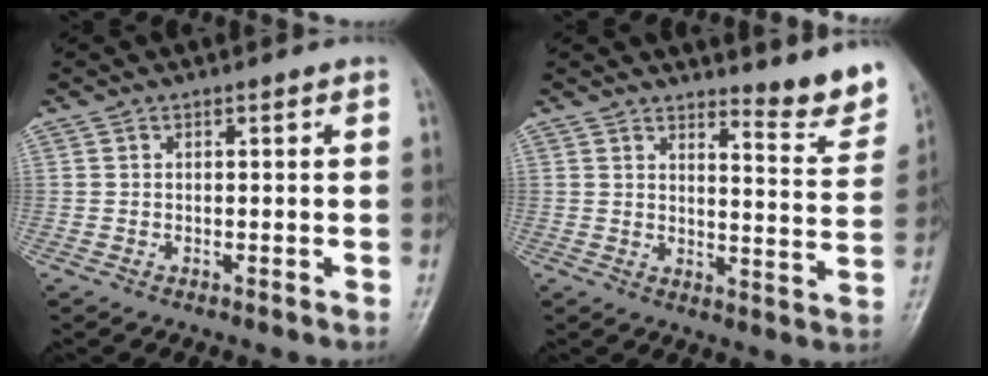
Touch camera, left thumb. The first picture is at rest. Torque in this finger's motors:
{"motor_torque": [0.25, 0.07, -0.05, -0.27, 0.02]}